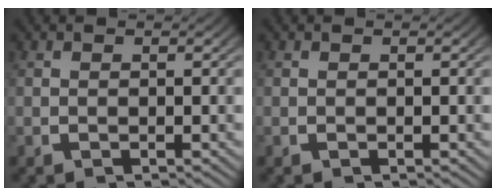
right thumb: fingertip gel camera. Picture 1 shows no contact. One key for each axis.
{"total": 0.0}